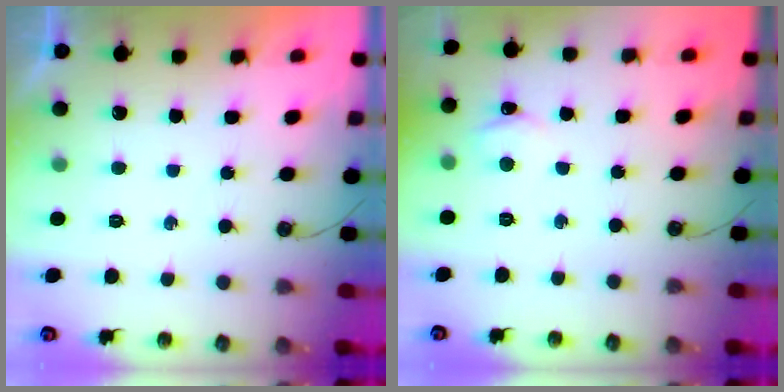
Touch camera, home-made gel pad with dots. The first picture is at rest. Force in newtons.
{"total": 3.6, "press": 3.5, "slide": 0.5}